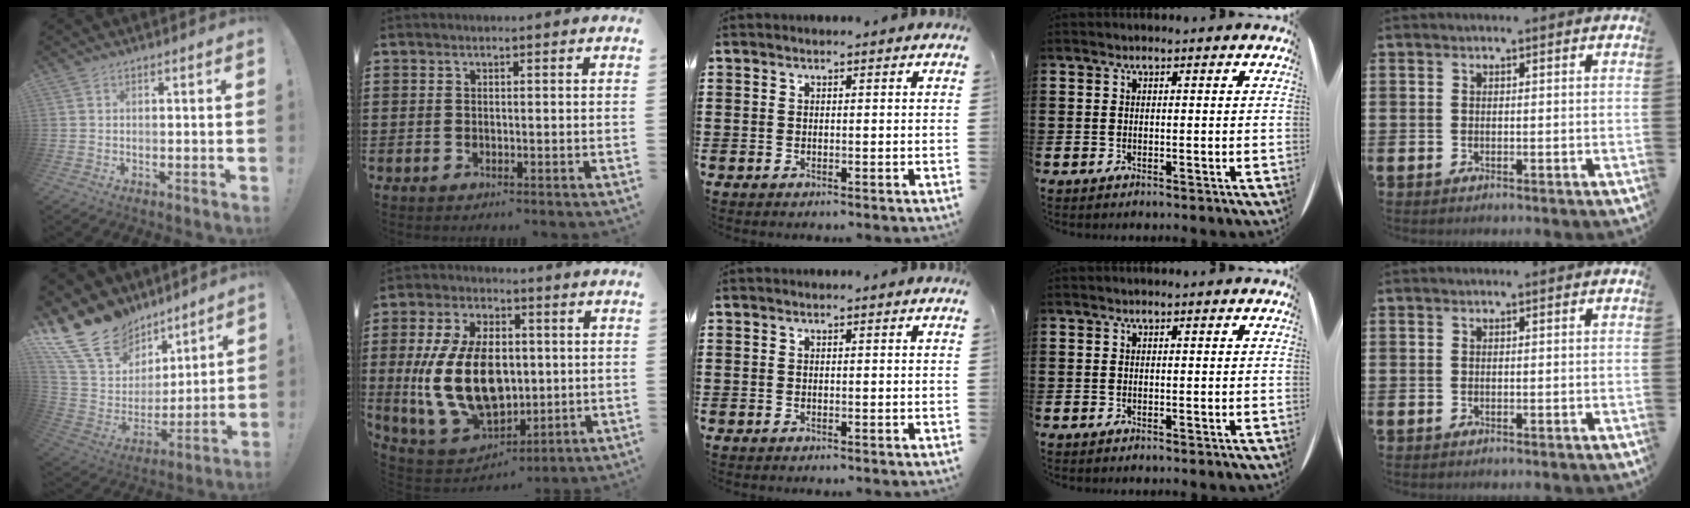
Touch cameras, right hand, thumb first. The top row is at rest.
{"thumb": {"total": 19.3, "force": [13.9, 11.6, 6.8], "torque": [-0.127, -0.094, 0.279]}, "index": {"total": 15.8, "force": [0.3, 9.9, 12.4], "torque": [-0.289, -0.006, 0.007]}}